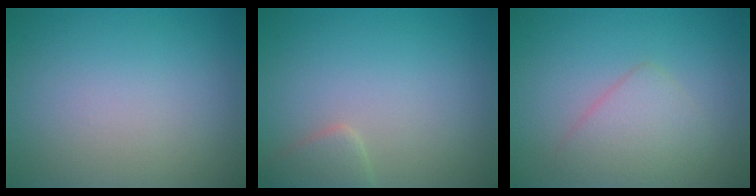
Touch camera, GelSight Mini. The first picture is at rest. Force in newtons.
{"total": 1.8, "press": 1.8, "slide": 0.1}
{"total": 2.8, "press": 2.8, "slide": 0.1}